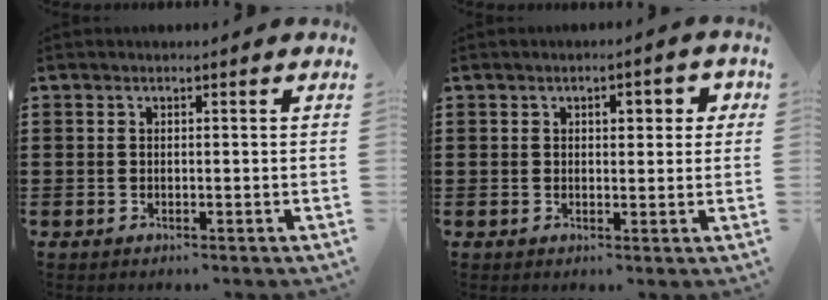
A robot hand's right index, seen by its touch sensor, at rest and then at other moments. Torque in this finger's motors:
{"motor_torque": [0.11, -0.07, 0.22, 0.02]}